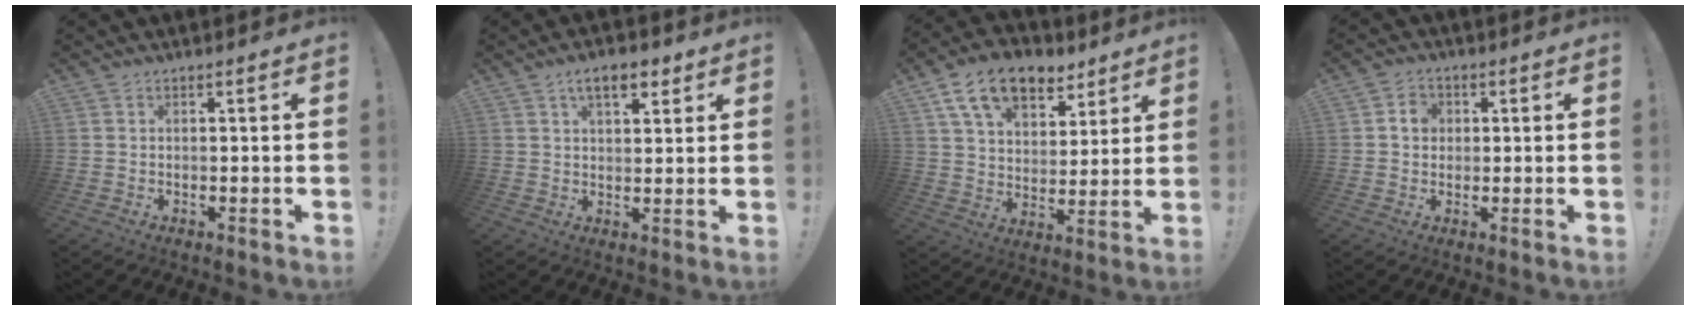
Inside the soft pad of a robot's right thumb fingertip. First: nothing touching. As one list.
[{"total": 7.6, "force": [4.2, 3.6, 5.2], "torque": [-0.074, -0.006, 0.073]}, {"total": 15.9, "force": [9.6, 9.3, 8.6], "torque": [-0.139, -0.049, 0.176]}, {"total": 4.6, "force": [0.8, 3.9, 2.2], "torque": [-0.036, 0.005, 0.015]}]